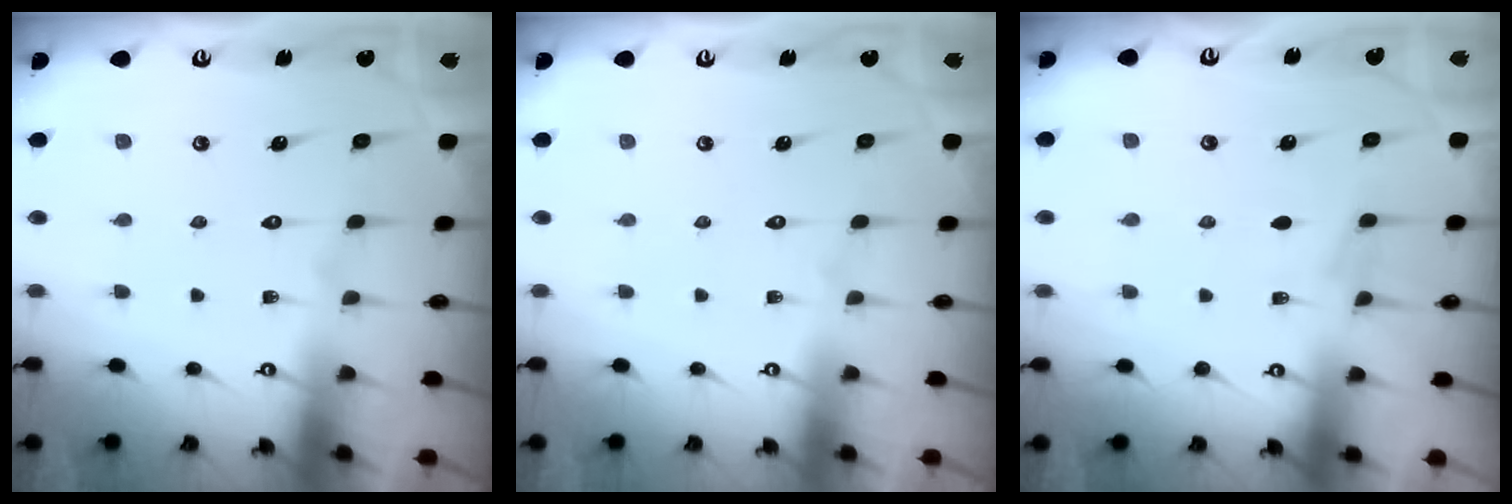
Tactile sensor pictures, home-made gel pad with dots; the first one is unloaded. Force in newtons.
{"total": 0.0}
{"total": 3.3, "press": 3.3, "slide": 0.5}